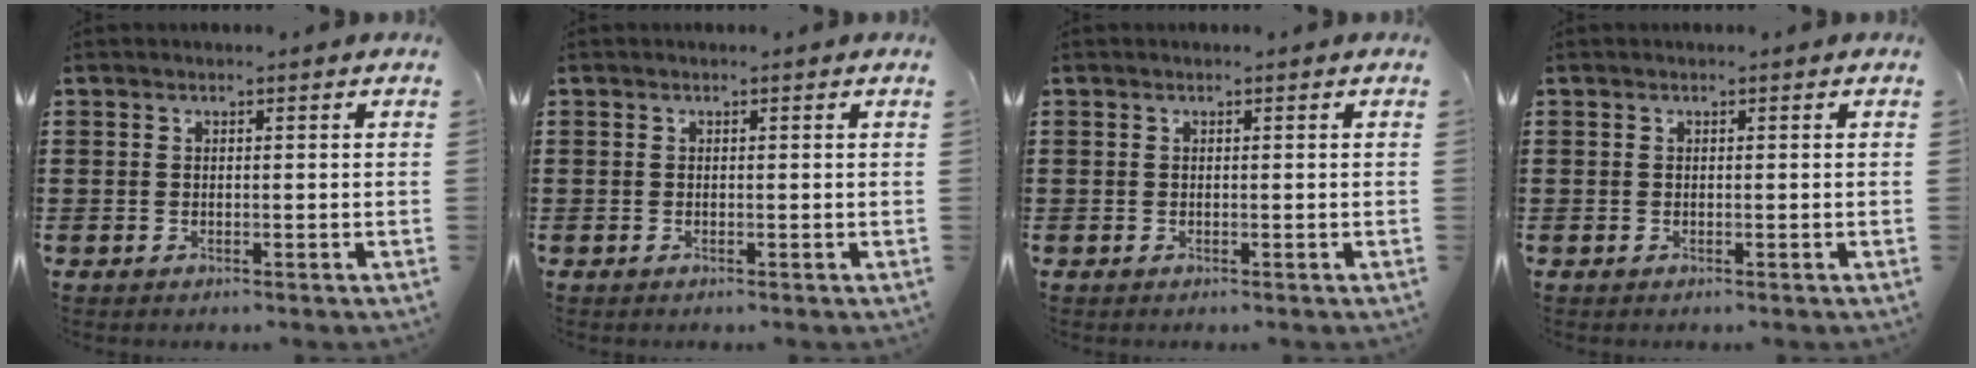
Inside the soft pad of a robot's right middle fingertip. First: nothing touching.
{"total": 0.0}
{"total": 0.0}
{"total": 0.0}